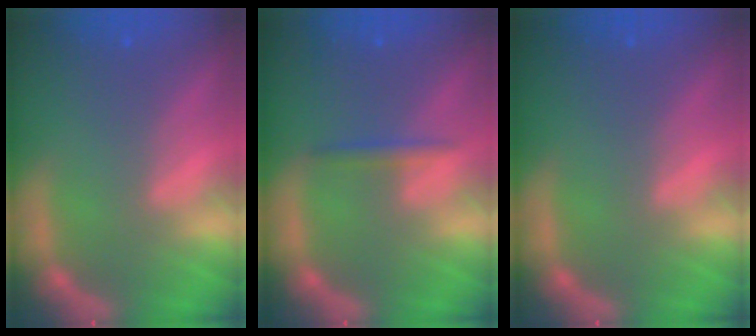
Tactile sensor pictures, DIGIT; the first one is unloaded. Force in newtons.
{"total": 1.4}
{"total": 0.0}